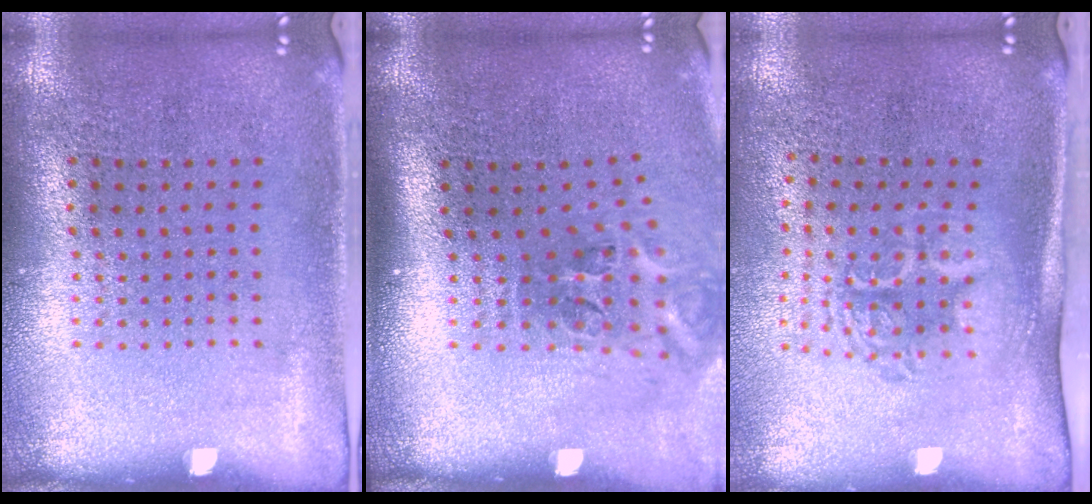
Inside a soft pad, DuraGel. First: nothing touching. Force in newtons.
{"total": 2.2, "press": 1.4, "slide": 1.7}
{"total": 1.7, "press": 1.3, "slide": 1.1}